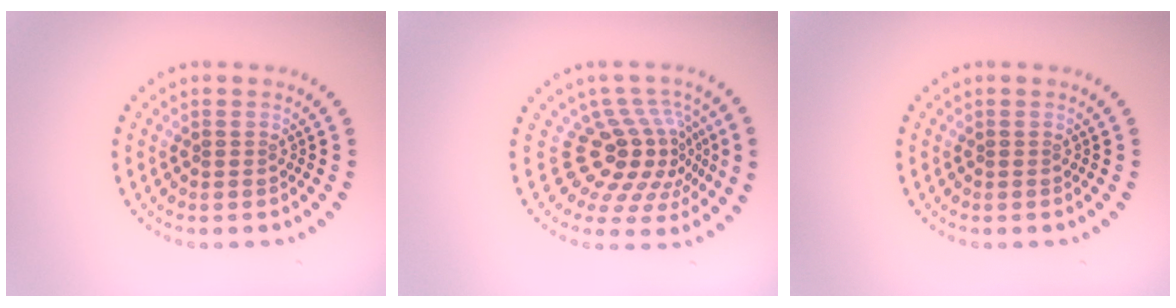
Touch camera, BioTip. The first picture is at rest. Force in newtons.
{"total": 5.3, "press": 3.9, "slide": 3.6}
{"total": 0.0}